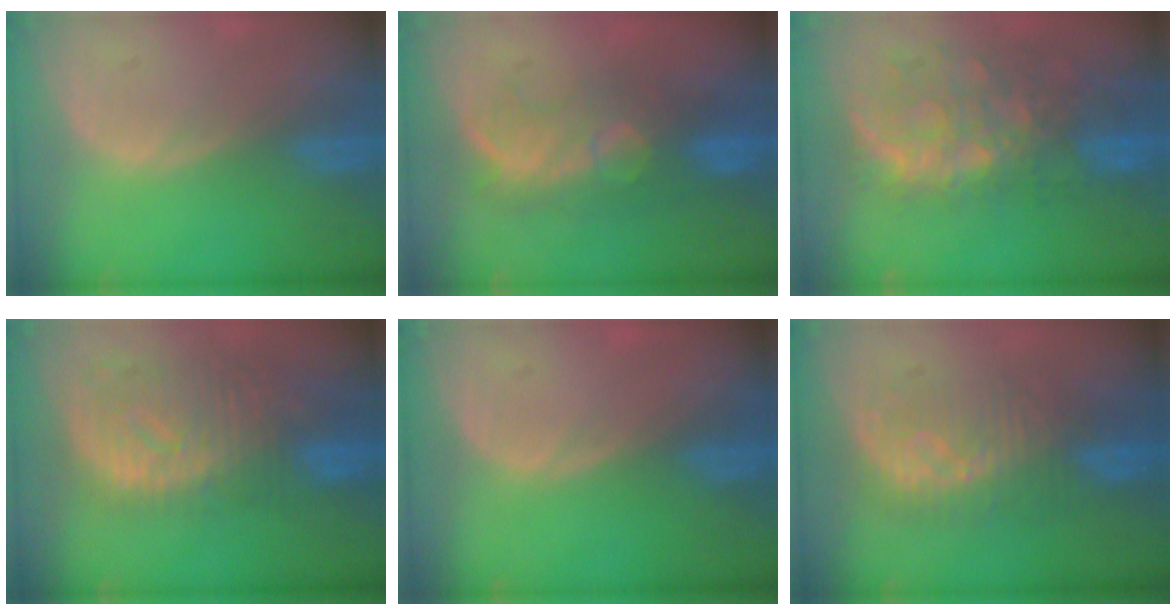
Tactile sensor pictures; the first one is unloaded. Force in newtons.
{"total": 8.4, "press": 8.0, "slide": 2.5}
{"total": 11.2, "press": 9.8, "slide": 5.4}
{"total": 10.9, "press": 9.7, "slide": 4.9}
{"total": 0.0}
{"total": 7.9, "press": 7.9, "slide": 0.5}